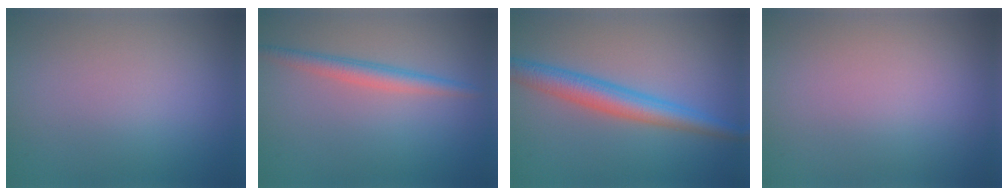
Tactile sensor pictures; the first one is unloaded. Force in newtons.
{"total": 2.3, "press": 2.3, "slide": 0.1}
{"total": 4.3, "press": 4.3, "slide": 0.1}
{"total": 0.0}